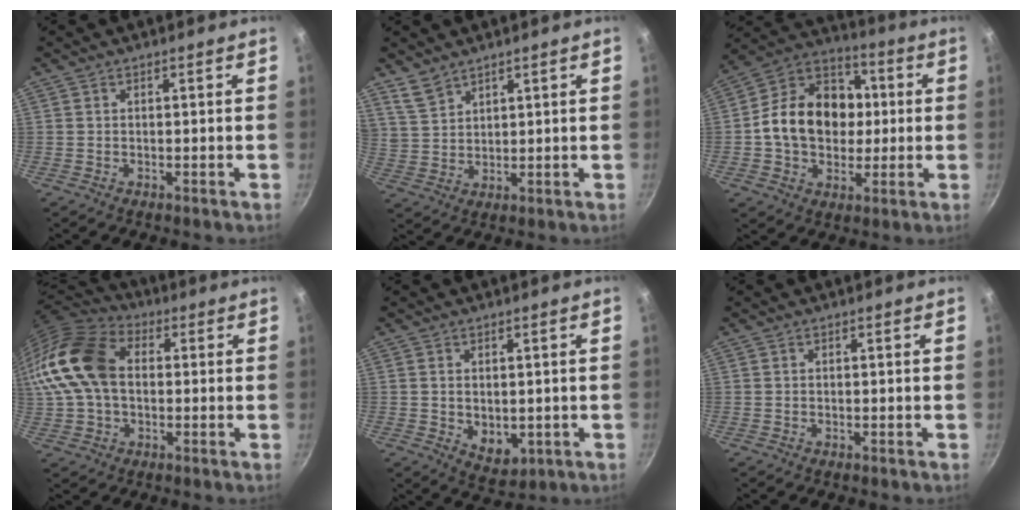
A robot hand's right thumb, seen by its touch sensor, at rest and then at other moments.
{"total": 5.0, "force": [4.1, 2.4, 1.6], "torque": [-0.028, -0.009, 0.094]}
{"total": 18.3, "force": [0.3, 14.3, 11.4], "torque": [-0.156, 0.029, -0.009]}
{"total": 19.8, "force": [1.6, 13.9, 14.0], "torque": [-0.290, 0.040, 0.017]}
{"total": 5.9, "force": [-0.4, 4.1, 4.2], "torque": [-0.053, -0.014, 0.004]}
{"total": 0.0}